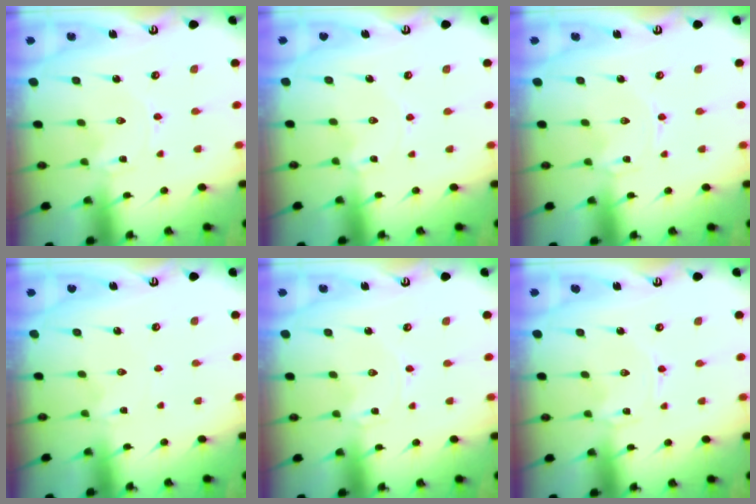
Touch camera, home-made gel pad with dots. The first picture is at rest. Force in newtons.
{"total": 2.4, "press": 2.4, "slide": 0.3}
{"total": 0.0}
{"total": 0.0}
{"total": 0.0}
{"total": 0.6, "press": 0.6, "slide": 0.1}